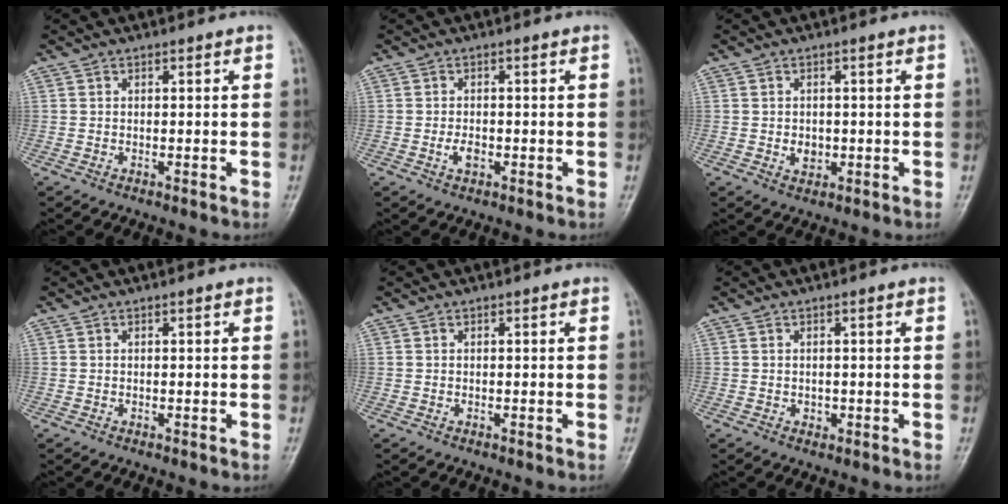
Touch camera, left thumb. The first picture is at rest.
{"total": 2.2, "force": [-0.7, 1.3, 1.7], "torque": [-0.028, 0.001, -0.013]}
{"total": 2.5, "force": [-0.3, 2.0, 1.5], "torque": [-0.014, 0.000, -0.001]}
{"total": 0.0}
{"total": 0.0}
{"total": 1.0, "force": [0.0, 0.8, 0.6], "torque": [-0.002, 0.001, 0.001]}